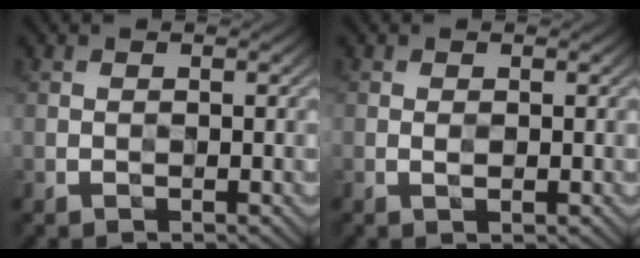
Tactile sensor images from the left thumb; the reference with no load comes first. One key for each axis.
{"total": 0.8, "fx": 0.0, "fy": 0.1, "fz": 0.8, "tx": -0.012, "ty": 0.005, "tz": 0.003}